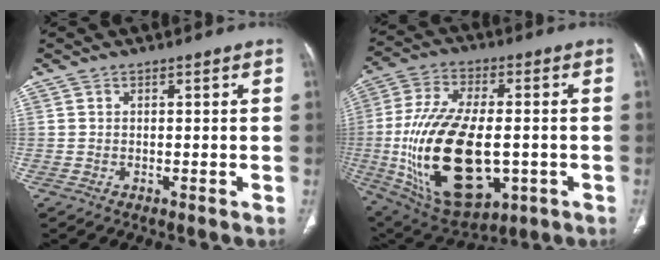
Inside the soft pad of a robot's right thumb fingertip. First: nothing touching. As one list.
[{"total": 26.4, "force": [-3.8, 13.9, 22.1], "torque": [-0.436, -0.007, -0.036]}]